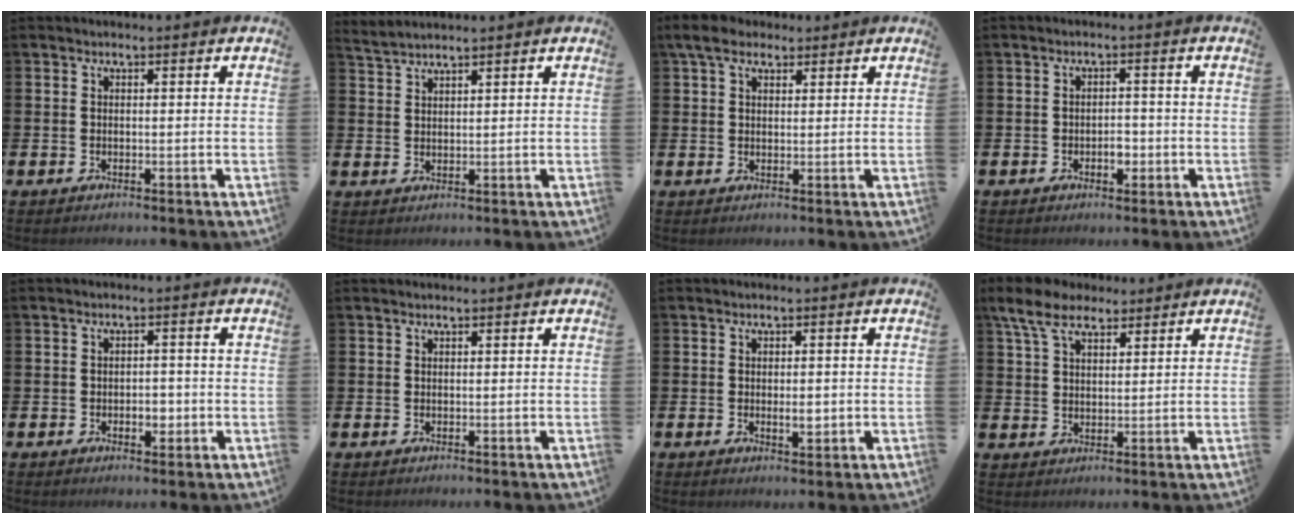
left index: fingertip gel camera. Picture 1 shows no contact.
{"total": 2.1, "force": [2.1, -0.2, -0.3], "torque": [-0.004, -0.005, 0.041]}
{"total": 5.3, "force": [4.0, 2.7, 2.0], "torque": [-0.034, -0.005, 0.071]}
{"total": 1.9, "force": [-0.7, 1.2, 1.3], "torque": [-0.012, -0.002, -0.016]}
{"total": 2.1, "force": [-0.6, 1.4, 1.4], "torque": [-0.014, -0.002, -0.014]}
{"total": 0.6, "force": [0.6, 0.0, 0.0], "torque": [0.004, -0.001, 0.010]}
{"total": 1.7, "force": [0.0, 0.8, 1.5], "torque": [-0.017, -0.003, -0.004]}
{"total": 7.6, "force": [5.9, 3.5, 3.1], "torque": [-0.068, -0.014, 0.107]}